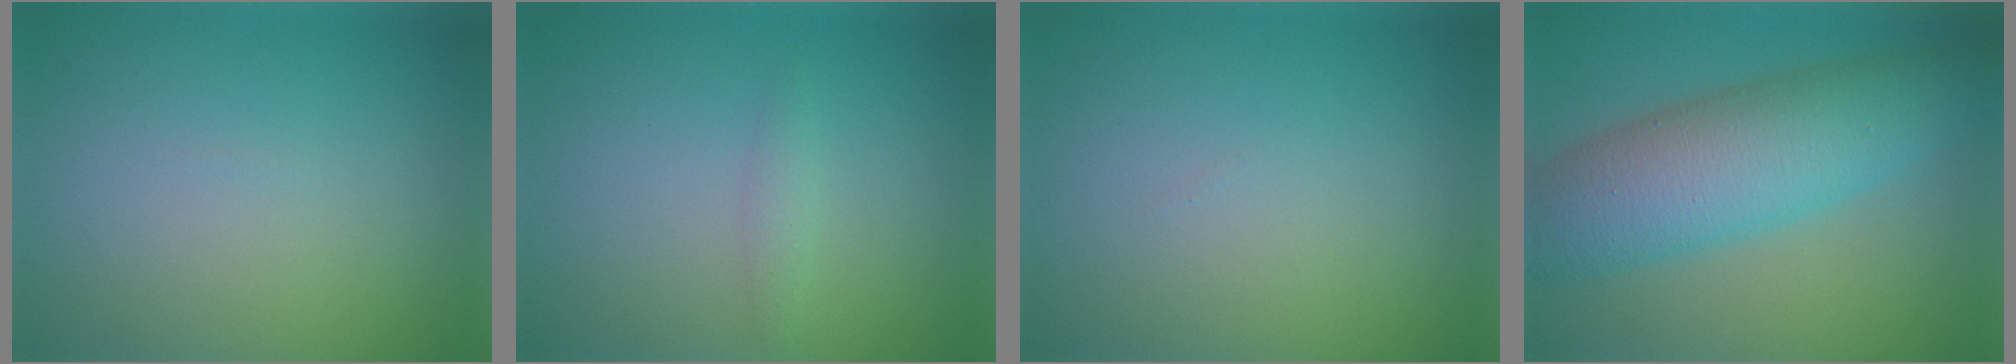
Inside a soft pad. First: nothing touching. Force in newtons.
{"total": 1.0, "press": 1.0, "slide": 0.0}
{"total": 0.0}
{"total": 9.2, "press": 9.2, "slide": 0.3}